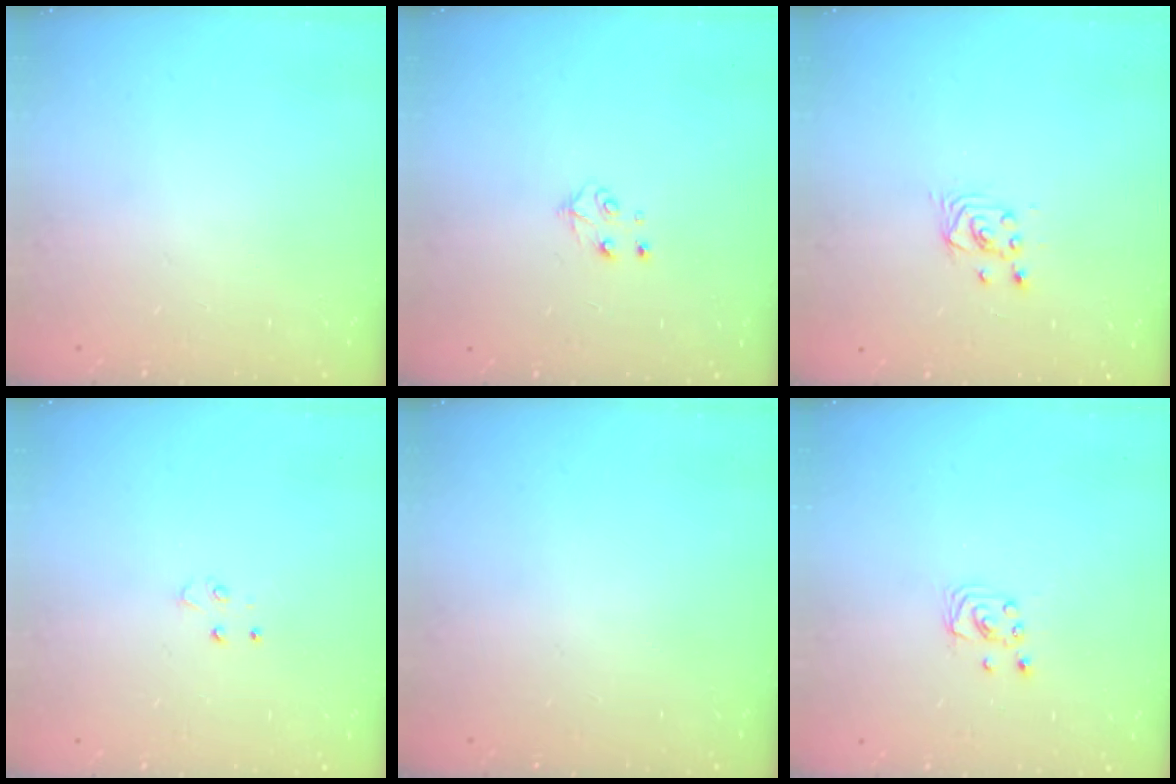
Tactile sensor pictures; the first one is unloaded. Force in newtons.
{"total": 4.5, "press": 4.5, "slide": 0.4}
{"total": 2.2, "press": 2.2, "slide": 0.3}
{"total": 3.5, "press": 3.5, "slide": 0.3}
{"total": 0.0}
{"total": 2.2, "press": 2.2, "slide": 0.2}